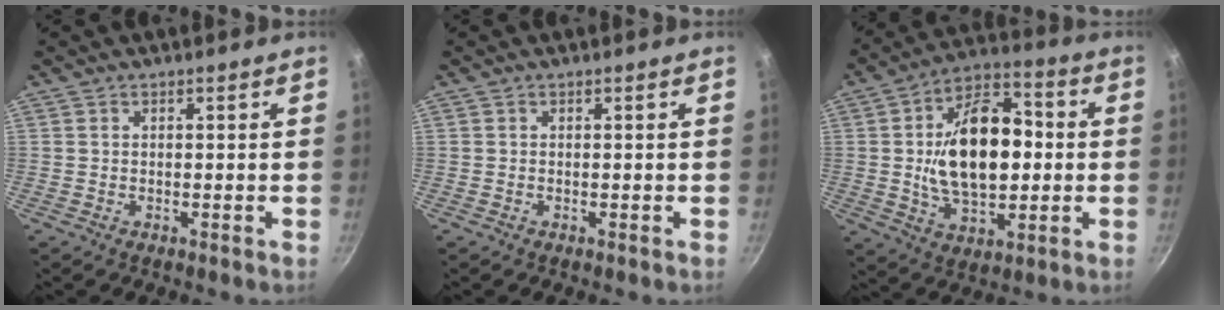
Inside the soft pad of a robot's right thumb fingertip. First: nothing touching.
{"total": 0.0}
{"total": 19.4, "force": [0.6, 11.5, 15.7], "torque": [-0.230, 0.019, 0.004]}